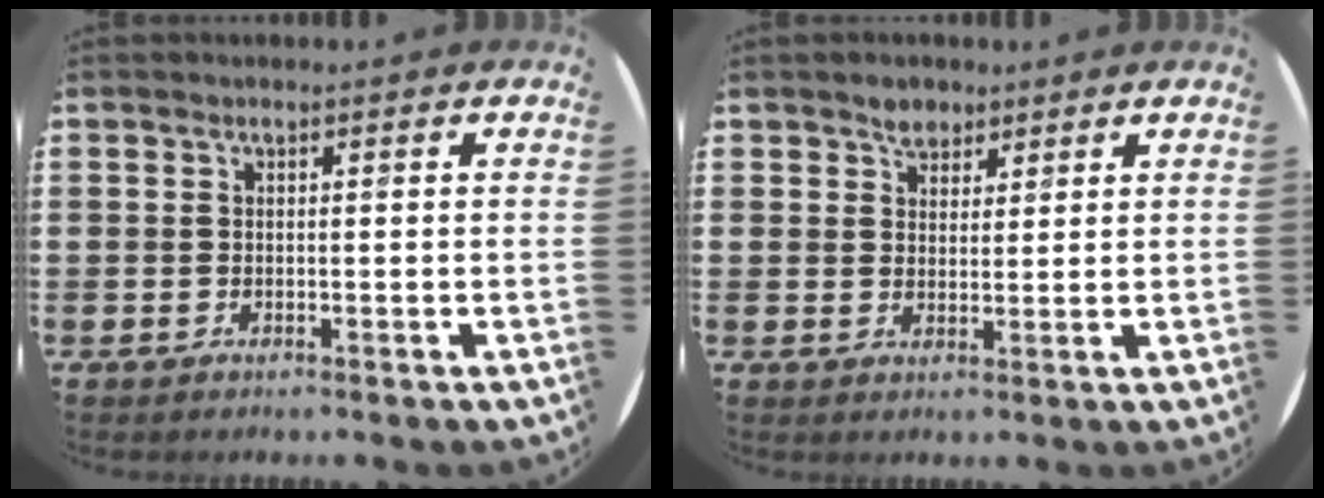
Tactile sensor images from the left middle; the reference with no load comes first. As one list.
[{"total": 2.7, "force": [2.2, 1.5, 0.4], "torque": [0.005, -0.003, 0.040]}]